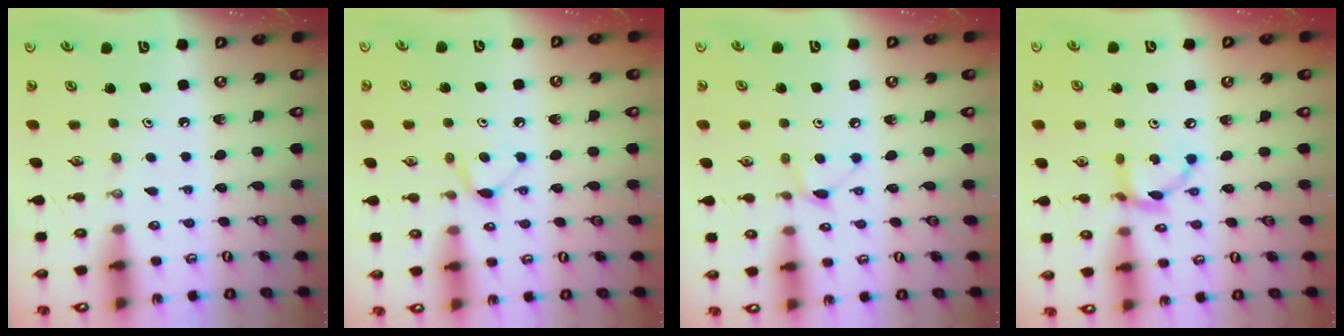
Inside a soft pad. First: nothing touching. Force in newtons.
{"total": 6.5, "press": 6.4, "slide": 0.9}
{"total": 6.6, "press": 6.6, "slide": 0.6}
{"total": 9.0, "press": 9.0, "slide": 0.3}